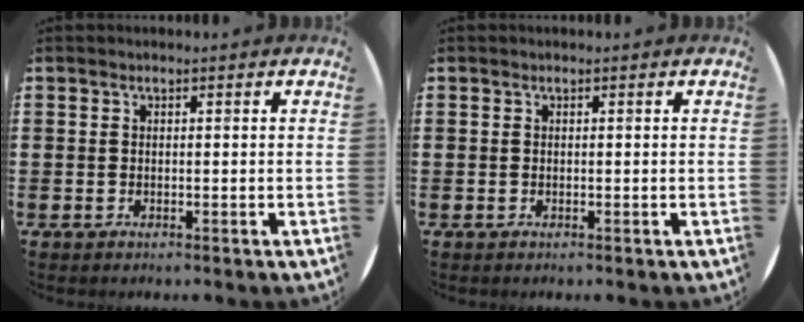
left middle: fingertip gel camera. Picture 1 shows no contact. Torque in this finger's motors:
{"motor_torque": [0.17, -0.32, 0.04, 0.01]}